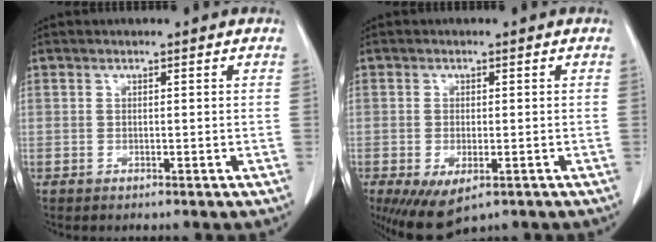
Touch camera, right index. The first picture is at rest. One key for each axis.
{"total": 7.1, "fx": -3.8, "fy": 2.9, "fz": 5.2, "tx": -0.086, "ty": -0.020, "tz": -0.053}